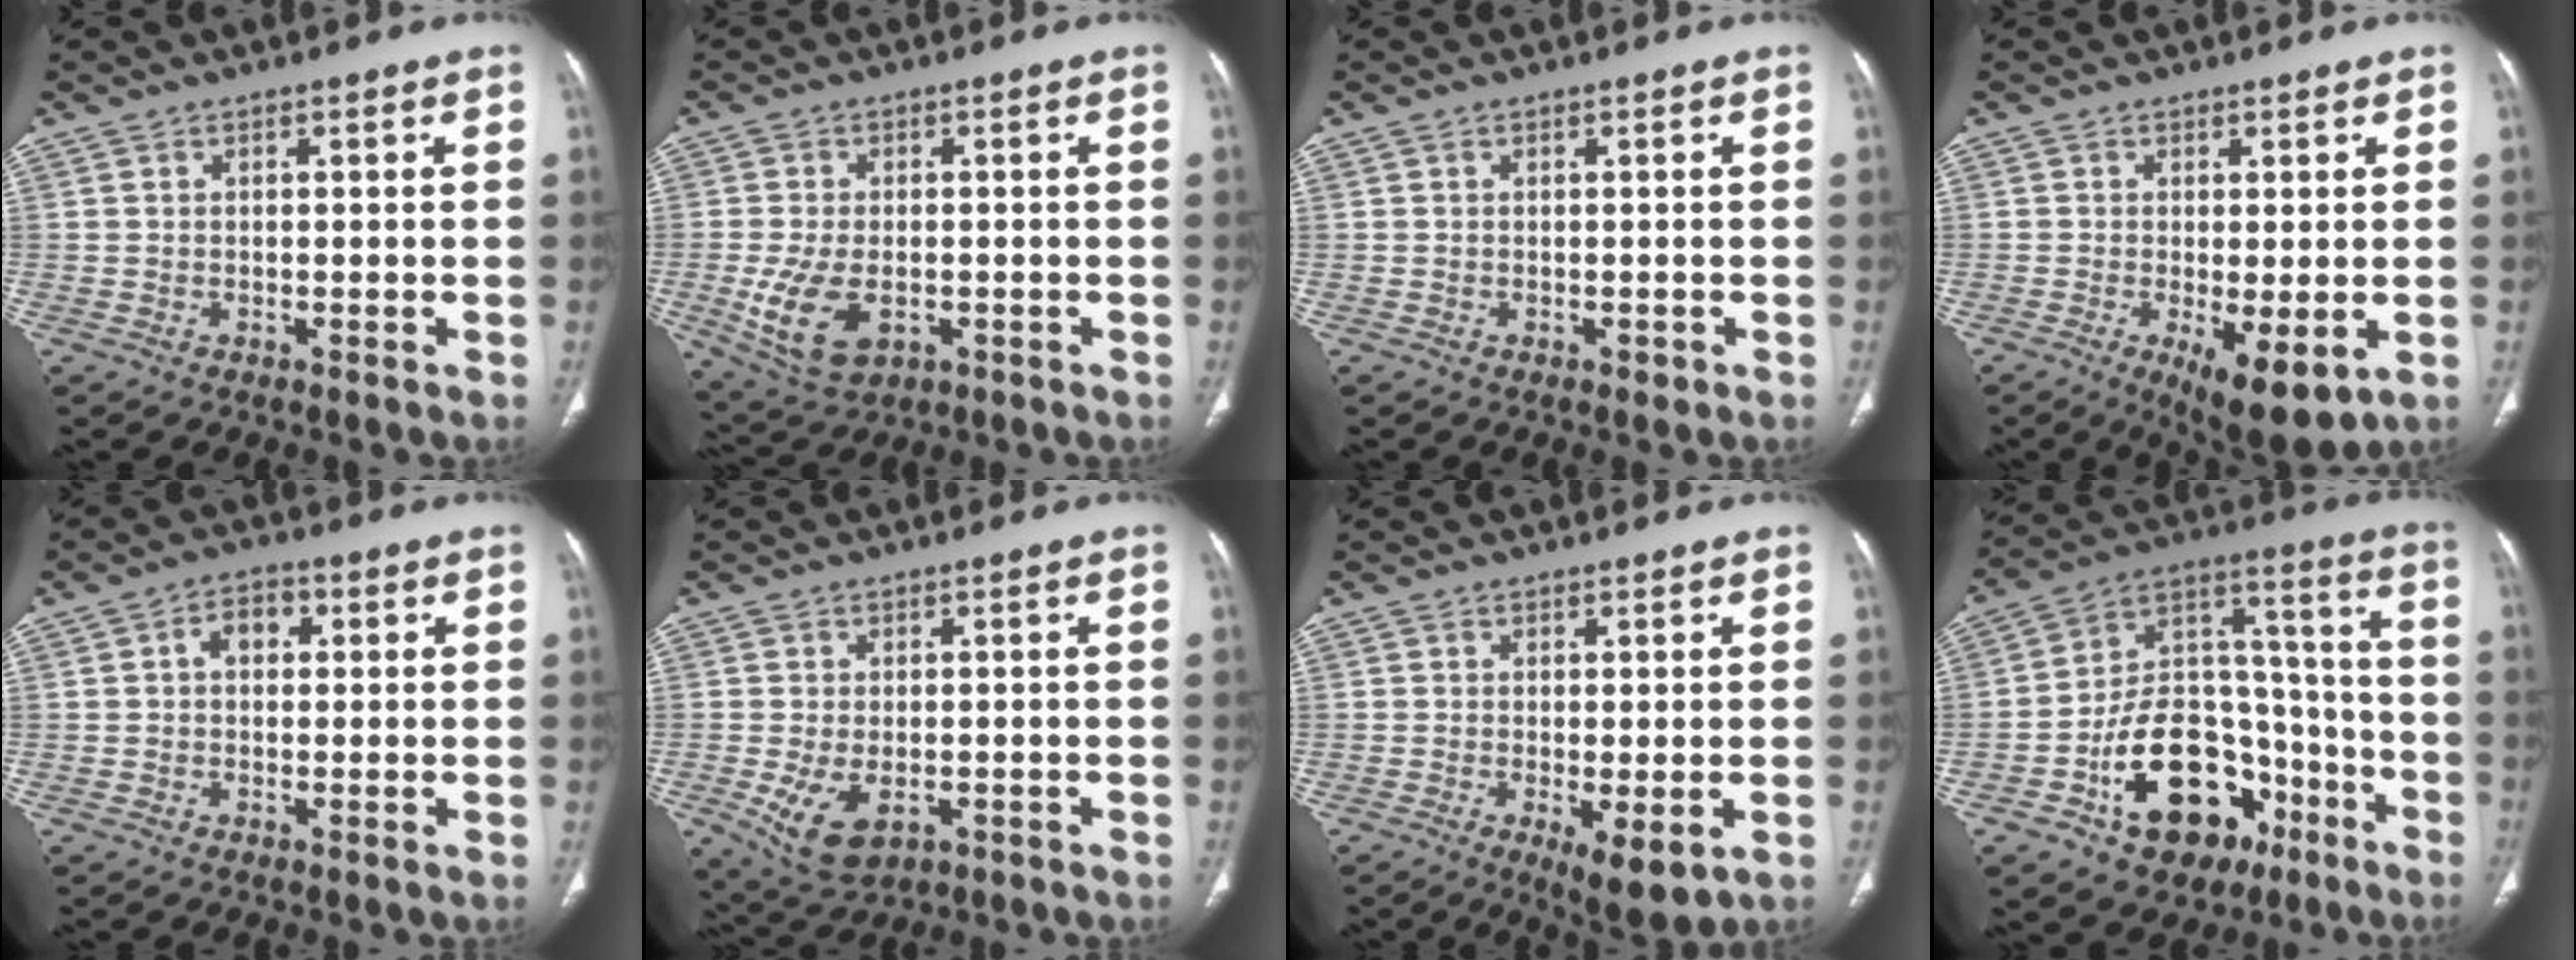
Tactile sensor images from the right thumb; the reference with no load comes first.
{"total": 10.0, "force": [-2.3, 6.0, 7.6], "torque": [-0.151, -0.004, -0.027]}
{"total": 0.8, "force": [-0.2, 0.6, 0.5], "torque": [-0.003, 0.001, -0.002]}
{"total": 9.4, "force": [-2.8, 3.4, 8.3], "torque": [-0.127, -0.021, -0.035]}
{"total": 4.4, "force": [0.8, 3.2, 2.9], "torque": [-0.031, 0.012, 0.006]}
{"total": 7.7, "force": [-2.1, 4.6, 5.8], "torque": [-0.107, -0.008, -0.023]}
{"total": 6.8, "force": [-2.0, 2.3, 6.0], "torque": [-0.095, -0.020, -0.025]}
{"total": 23.2, "force": [-10.3, 15.1, 14.3], "torque": [-0.191, 0.088, -0.154]}